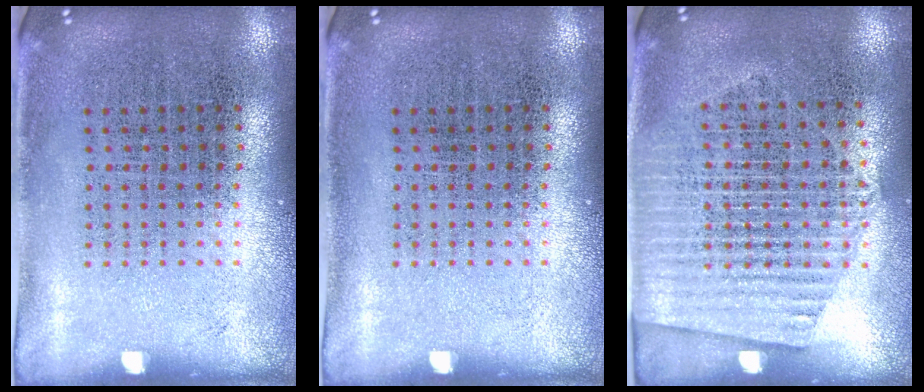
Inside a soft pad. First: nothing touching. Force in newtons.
{"total": 0.0}
{"total": 1.5, "press": 1.4, "slide": 0.7}